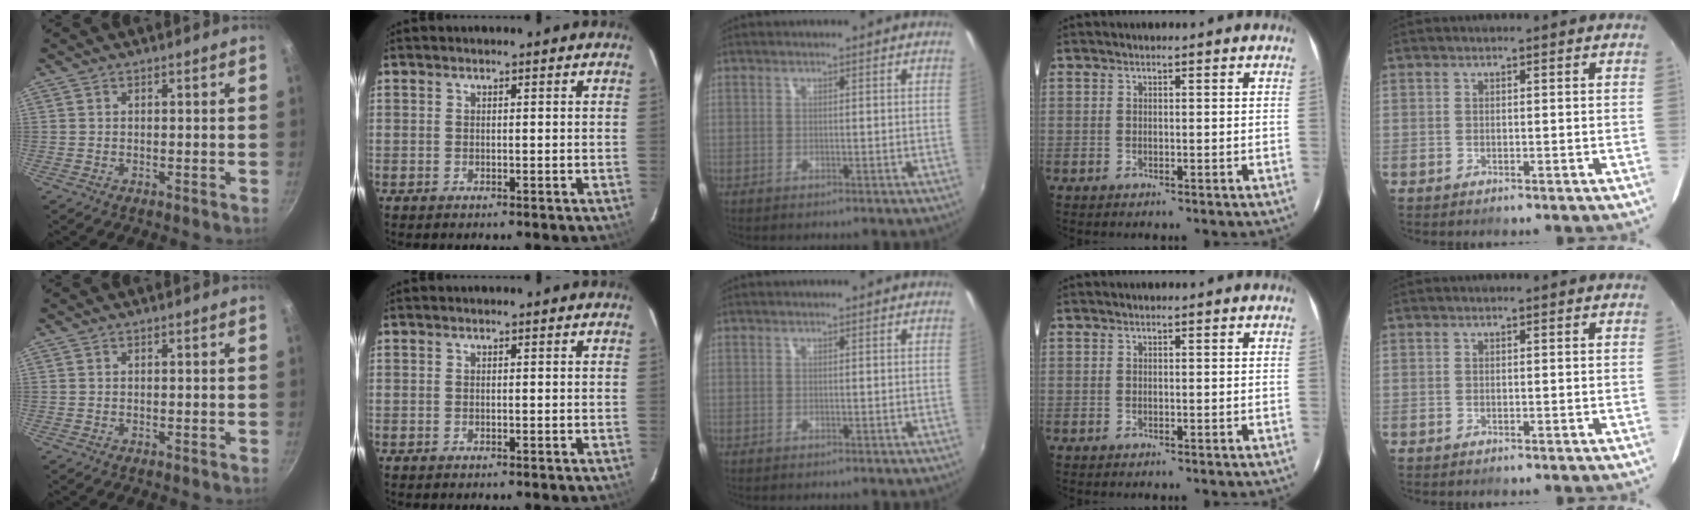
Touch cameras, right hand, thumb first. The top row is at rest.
{}